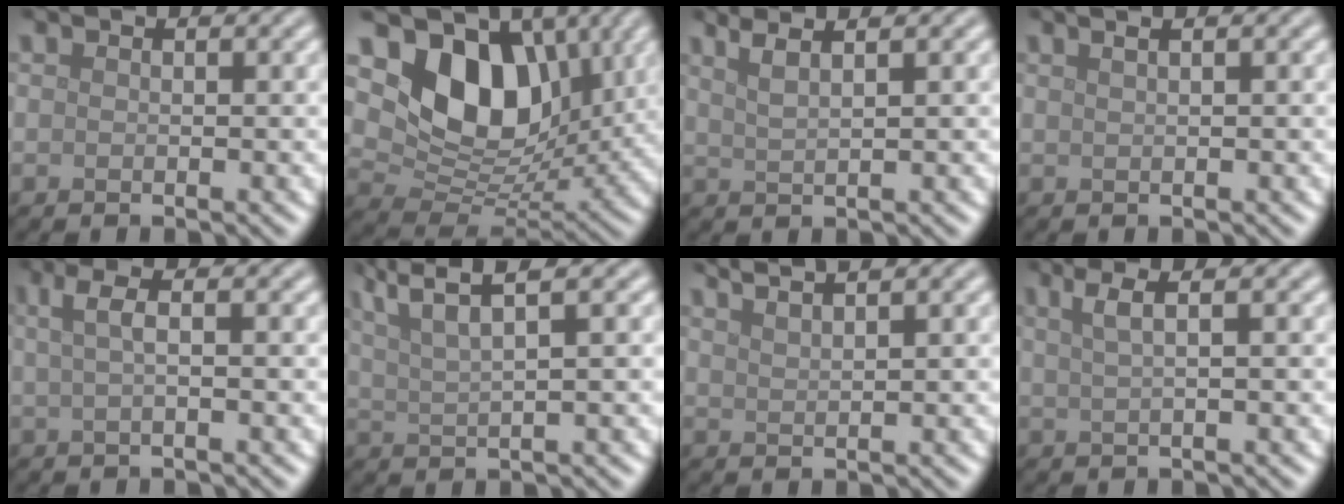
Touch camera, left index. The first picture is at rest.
{"total": 10.3, "force": [3.5, 7.2, 6.6], "torque": [-0.113, -0.015, 0.060]}
{"total": 3.5, "force": [2.3, 1.2, 2.3], "torque": [-0.021, 0.018, 0.015]}
{"total": 3.2, "force": [1.8, 1.6, 2.1], "torque": [-0.011, 0.022, -0.003]}
{"total": 2.5, "force": [0.6, 0.7, 2.3], "torque": [-0.040, 0.006, 0.007]}
{"total": 5.1, "force": [3.3, 0.9, 3.8], "torque": [-0.068, 0.015, 0.059]}
{"total": 4.1, "force": [3.2, 1.3, 2.3], "torque": [-0.007, 0.024, 0.019]}
{"total": 2.7, "force": [1.2, 0.8, 2.3], "torque": [-0.030, 0.006, 0.013]}